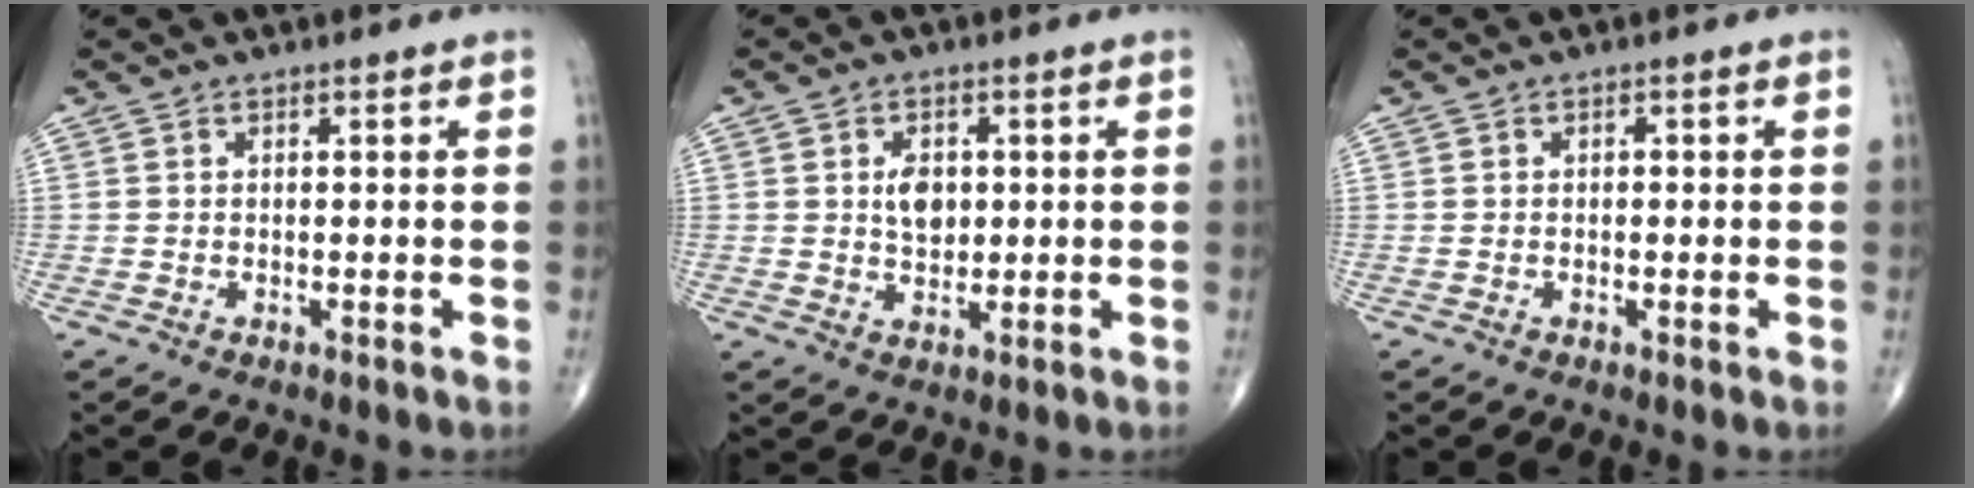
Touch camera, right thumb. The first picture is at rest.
{"total": 4.9, "force": [0.8, 3.4, 3.5], "torque": [-0.041, -0.005, 0.015]}
{"total": 0.7, "force": [0.0, 0.5, 0.4], "torque": [0.004, 0.001, -0.003]}